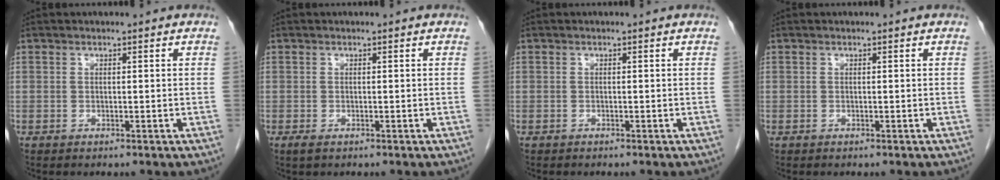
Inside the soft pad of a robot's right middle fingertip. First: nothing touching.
{"total": 0.9, "force": [-0.5, 0.4, 0.7], "torque": [-0.015, -0.001, -0.004]}
{"total": 0.0}
{"total": 0.0}